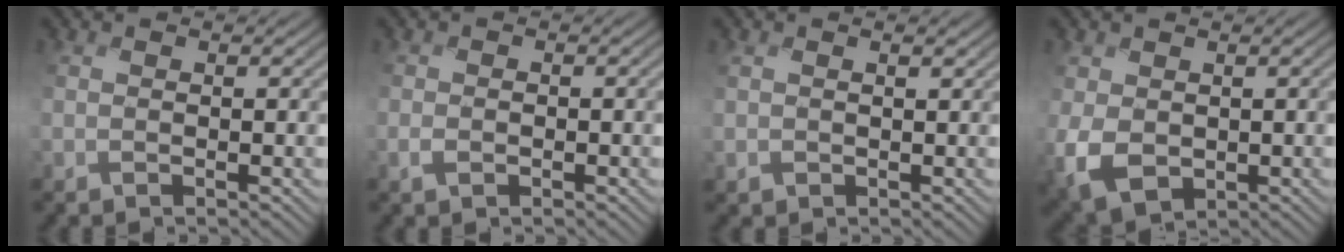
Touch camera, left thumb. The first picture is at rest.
{"total": 1.2, "force": [-0.9, 0.8, 0.4], "torque": [-0.007, -0.003, -0.020]}
{"total": 1.2, "force": [0.4, 0.8, 0.8], "torque": [-0.026, -0.001, 0.006]}
{"total": 5.8, "force": [-0.9, 4.4, 3.7], "torque": [-0.111, -0.022, -0.019]}